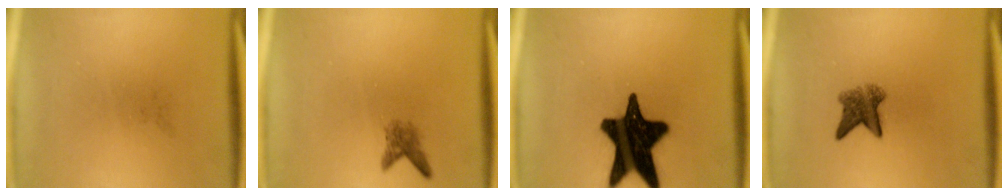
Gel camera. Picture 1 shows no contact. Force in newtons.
{"total": 2.1}
{"total": 19.6}
{"total": 4.2}